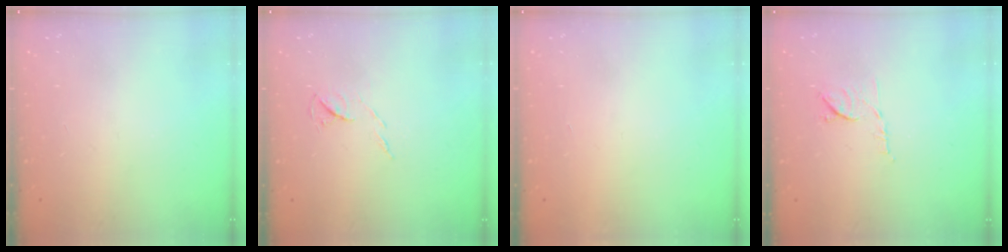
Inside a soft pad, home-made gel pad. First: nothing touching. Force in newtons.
{"total": 5.0, "press": 5.0, "slide": 0.7}
{"total": 1.7, "press": 1.7, "slide": 0.1}
{"total": 7.8, "press": 7.8, "slide": 0.9}